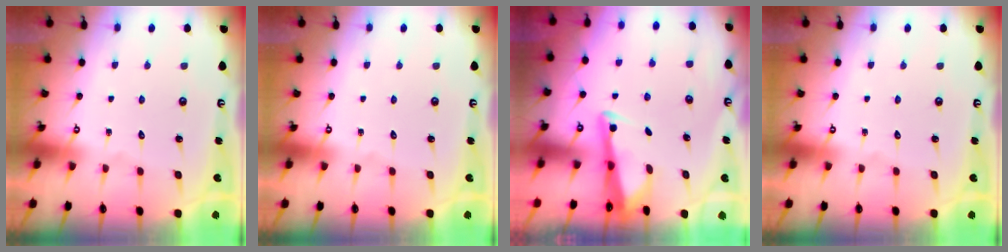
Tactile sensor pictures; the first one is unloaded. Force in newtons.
{"total": 0.0}
{"total": 3.1, "press": 3.1, "slide": 0.5}
{"total": 0.0}